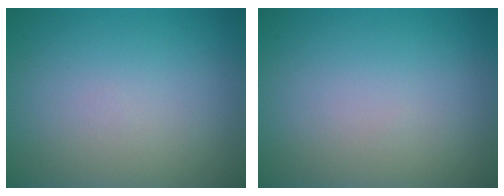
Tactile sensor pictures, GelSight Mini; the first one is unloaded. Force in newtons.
{"total": 0.0}